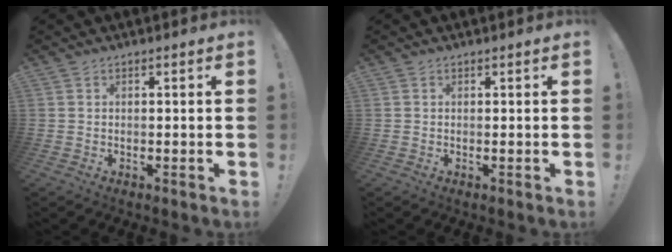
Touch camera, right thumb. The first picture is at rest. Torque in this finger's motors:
{"motor_torque": [-0.01, 0.03, 0.05, -0.15, 0.01]}